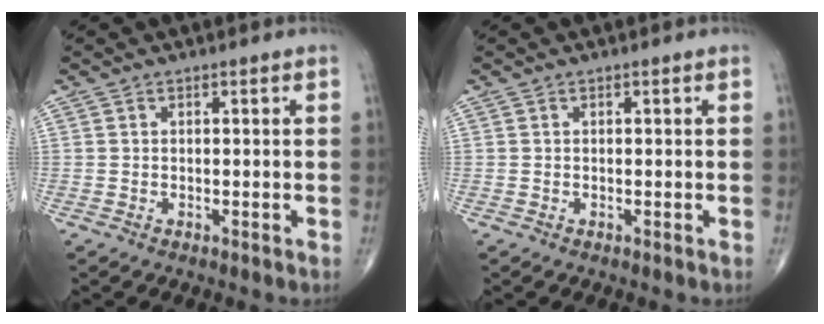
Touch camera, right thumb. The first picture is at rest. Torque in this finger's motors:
{"motor_torque": [0.00, 0.00, -0.02, -0.02, 0.01]}